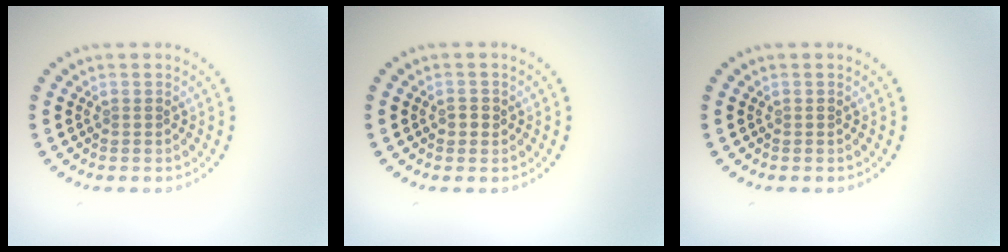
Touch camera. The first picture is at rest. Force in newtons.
{"total": 1.0, "press": 1.0, "slide": 0.1}
{"total": 0.0}